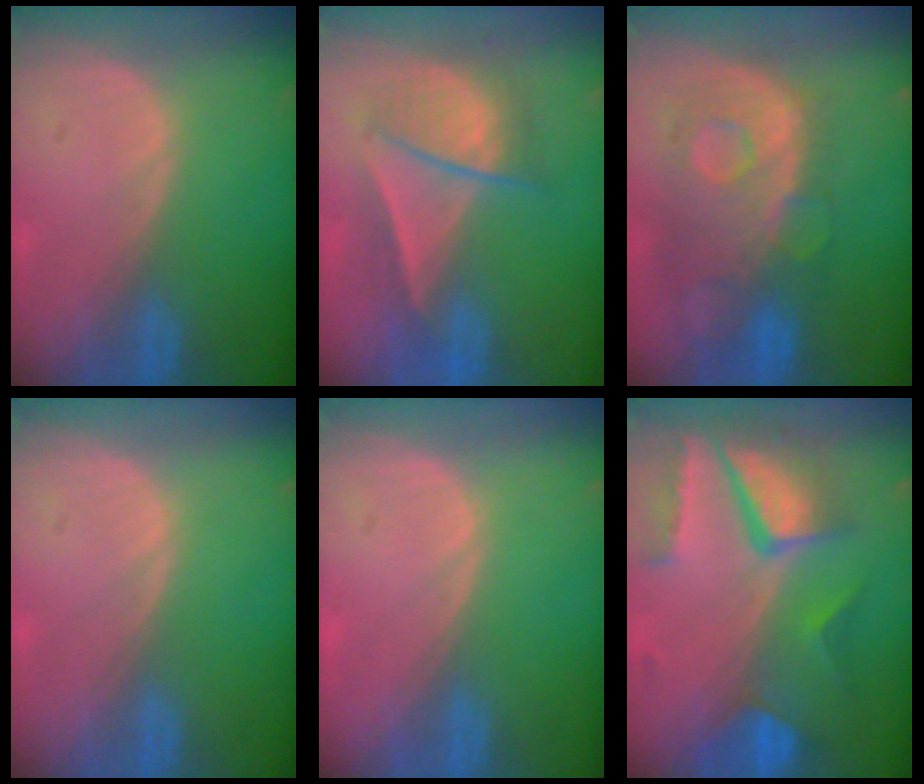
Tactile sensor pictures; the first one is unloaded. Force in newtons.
{"total": 7.1, "press": 7.0, "slide": 0.9}
{"total": 11.4, "press": 9.8, "slide": 5.8}
{"total": 0.0}
{"total": 0.0}
{"total": 10.4, "press": 8.8, "slide": 5.5}